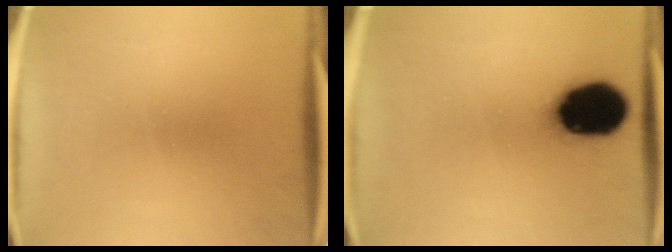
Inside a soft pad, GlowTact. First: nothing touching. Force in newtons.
{"total": 18.9}